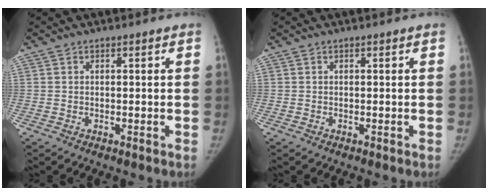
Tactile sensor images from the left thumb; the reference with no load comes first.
{"total": 0.0}